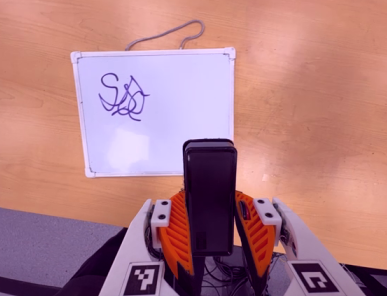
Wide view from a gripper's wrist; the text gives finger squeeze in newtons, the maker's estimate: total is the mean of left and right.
{"total": 5.1, "left": 3.8, "right": 6.5}